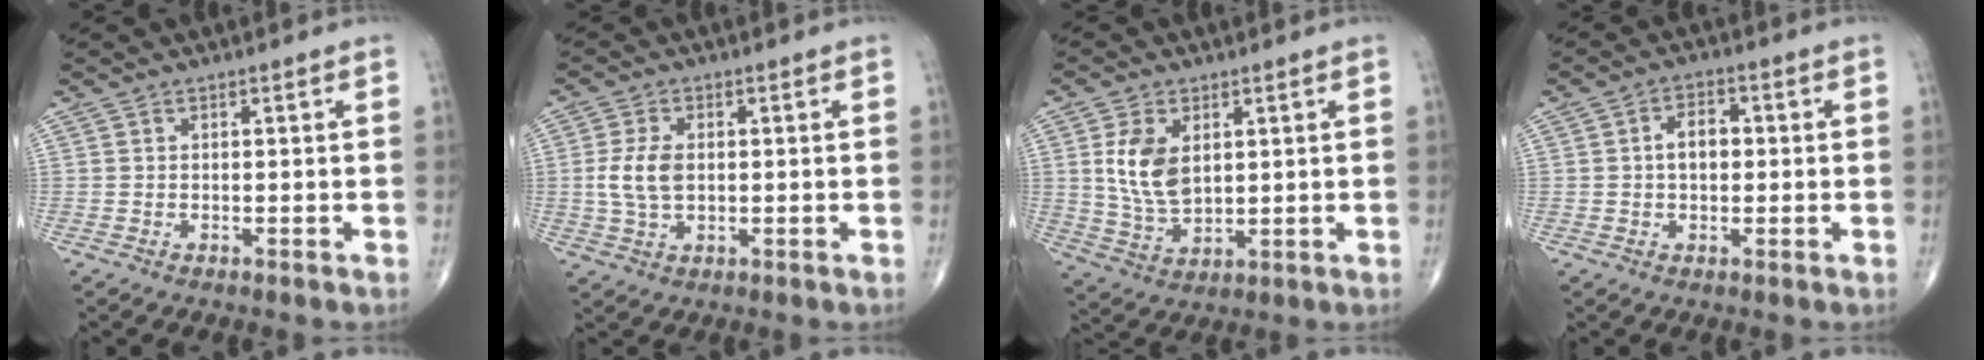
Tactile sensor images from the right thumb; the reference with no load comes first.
{"total": 6.1, "force": [0.2, 3.6, 4.9], "torque": [-0.106, 0.002, 0.006]}
{"total": 9.4, "force": [2.3, 5.7, 7.1], "torque": [-0.130, -0.013, 0.054]}
{"total": 4.8, "force": [0.2, 3.2, 3.7], "torque": [-0.051, 0.014, -0.002]}